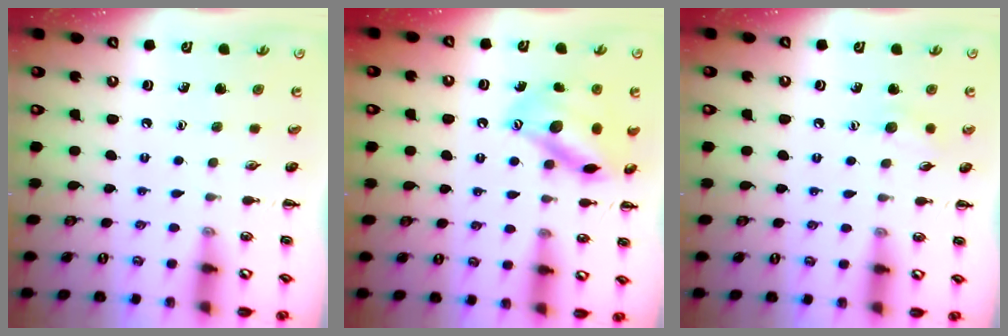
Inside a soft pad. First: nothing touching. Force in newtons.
{"total": 15.6, "press": 15.6, "slide": 0.8}
{"total": 6.4, "press": 6.2, "slide": 1.4}